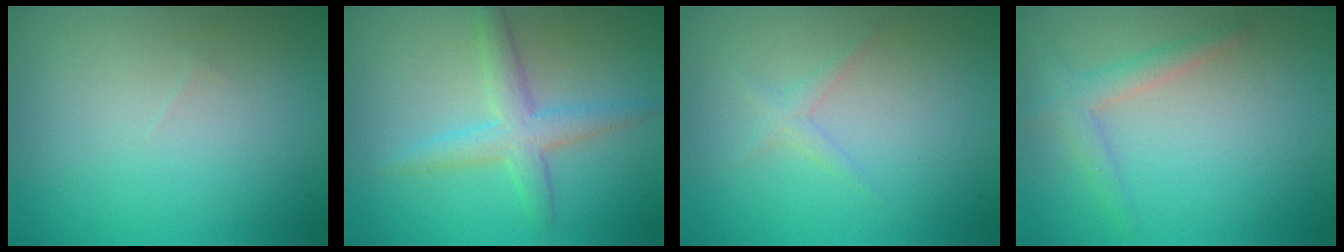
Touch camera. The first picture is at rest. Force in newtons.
{"total": 3.2, "press": 3.2, "slide": 0.1}
{"total": 1.0, "press": 1.0, "slide": 0.0}
{"total": 2.1, "press": 2.1, "slide": 0.1}